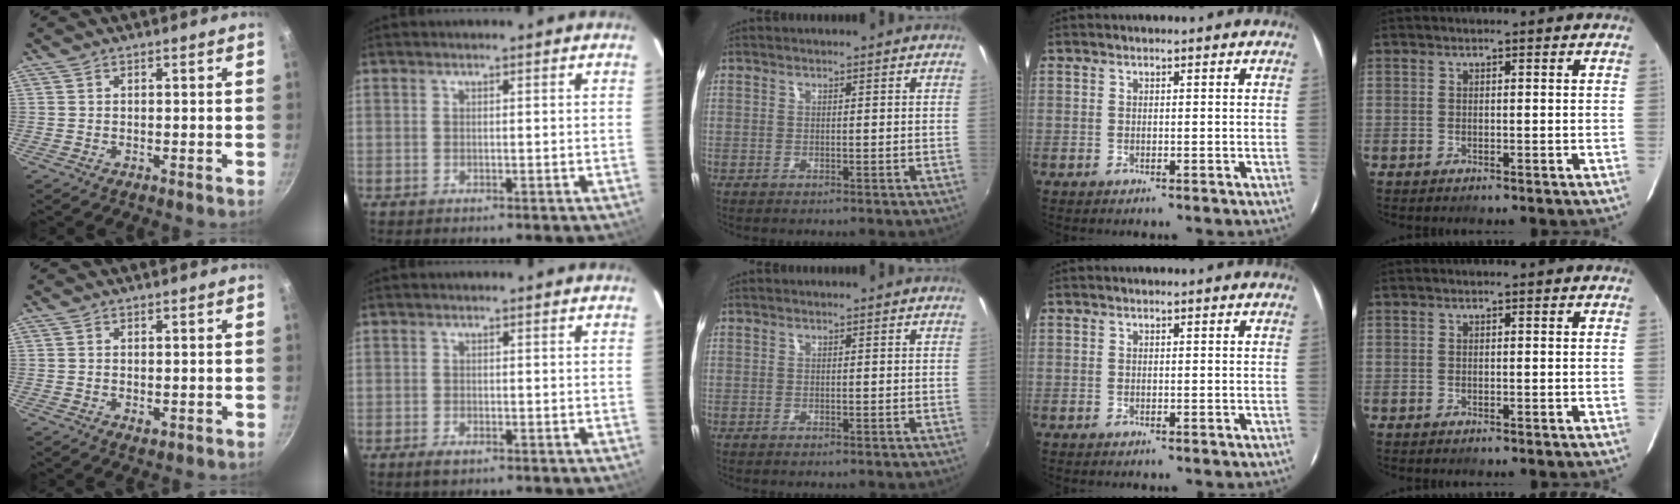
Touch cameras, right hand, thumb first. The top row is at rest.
{"thumb": {"total": 1.6, "force": [-0.2, 1.0, 1.2], "torque": [-0.018, -0.003, -0.002]}, "index": {"total": 1.8, "force": [-1.2, 0.8, 1.1], "torque": [-0.027, -0.004, -0.023]}}